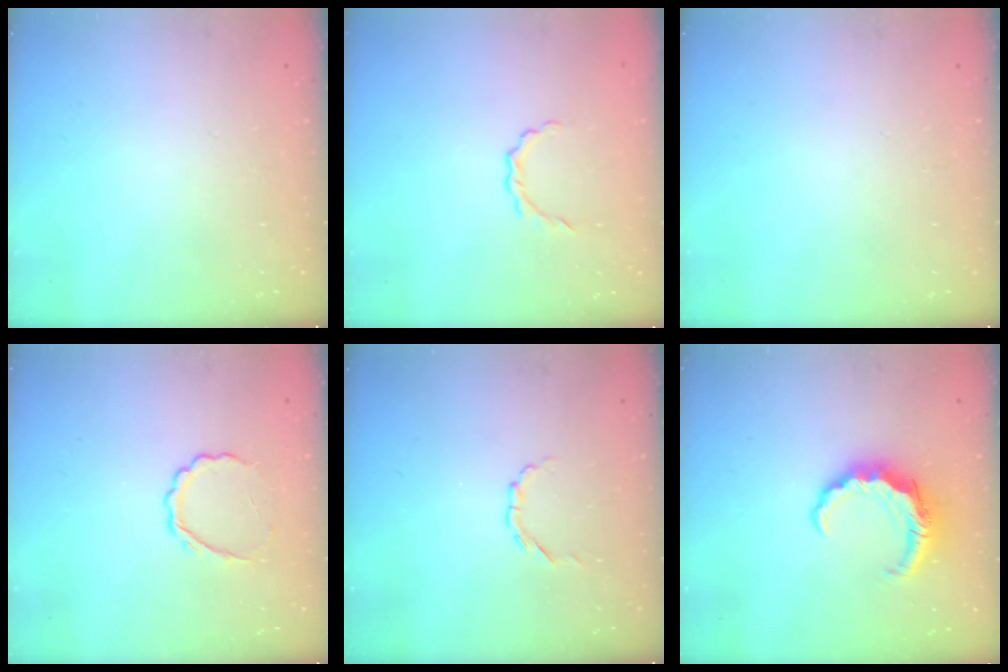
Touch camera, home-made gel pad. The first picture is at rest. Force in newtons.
{"total": 3.1, "press": 3.0, "slide": 1.0}
{"total": 0.0}
{"total": 4.8, "press": 4.6, "slide": 1.0}
{"total": 2.6, "press": 2.5, "slide": 0.9}
{"total": 8.0, "press": 7.9, "slide": 0.7}